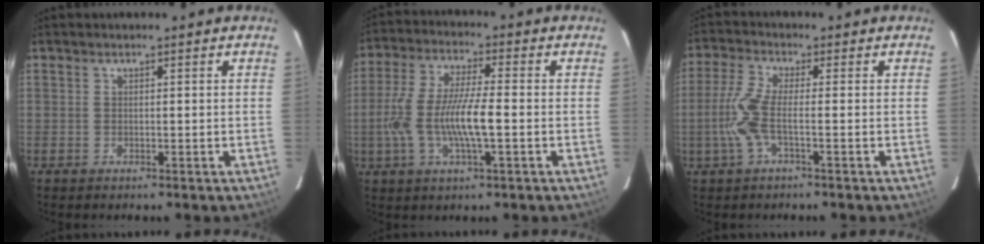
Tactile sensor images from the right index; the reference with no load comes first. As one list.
[{"total": 12.0, "force": [-2.4, 2.6, 11.4], "torque": [-0.233, -0.004, -0.046]}, {"total": 6.8, "force": [-1.8, 1.0, 6.5], "torque": [-0.152, -0.001, -0.035]}]